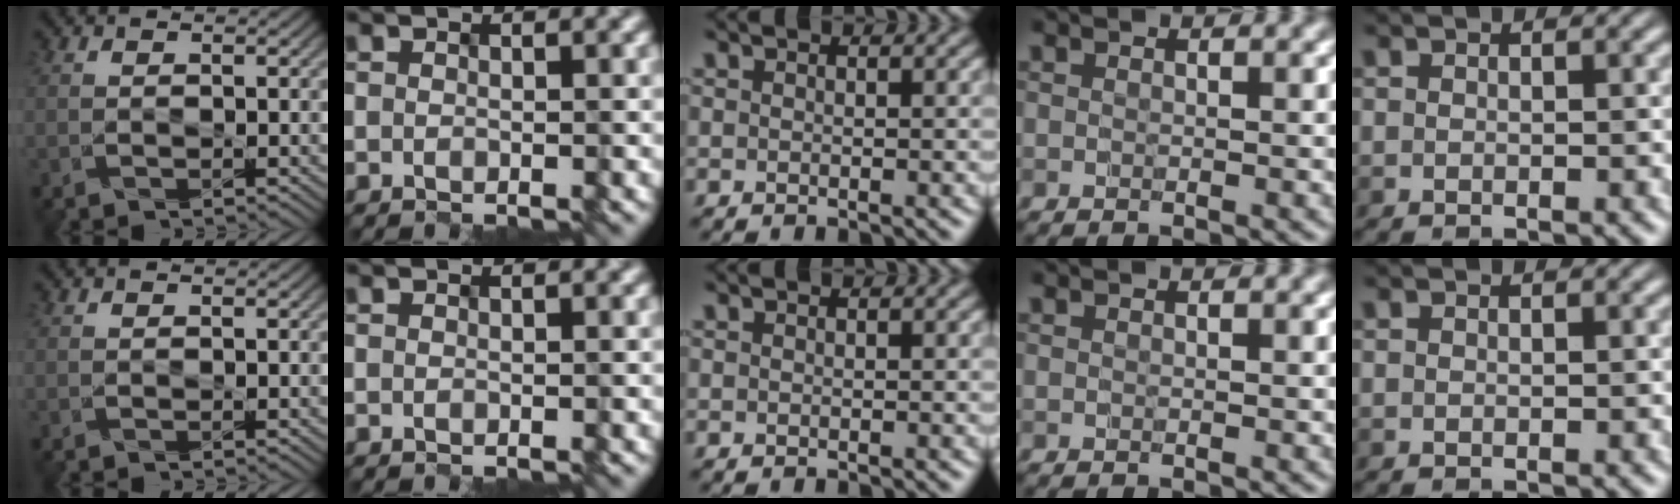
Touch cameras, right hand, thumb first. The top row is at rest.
{}